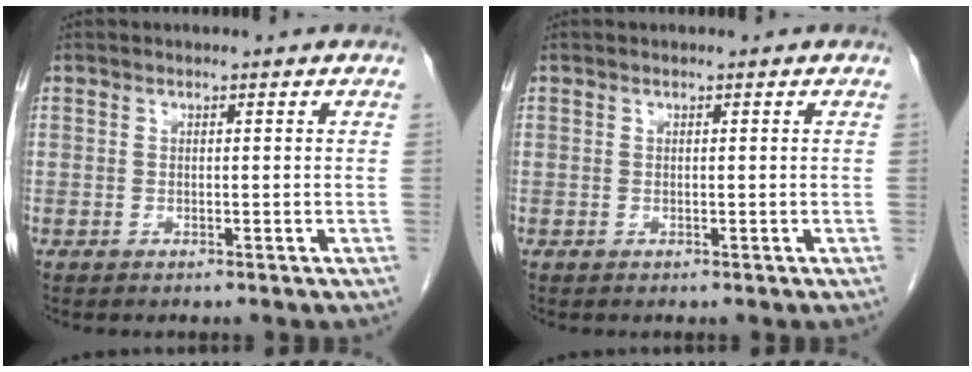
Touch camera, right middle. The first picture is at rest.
{"total": 0.0}